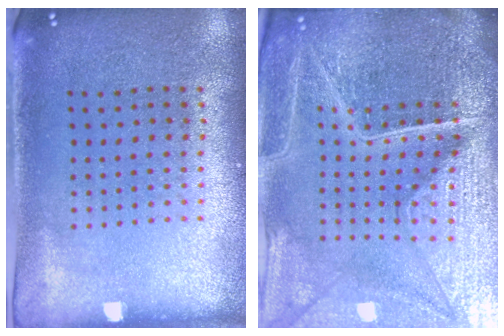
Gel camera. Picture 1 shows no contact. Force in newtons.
{"total": 6.5, "press": 5.7, "slide": 3.1}